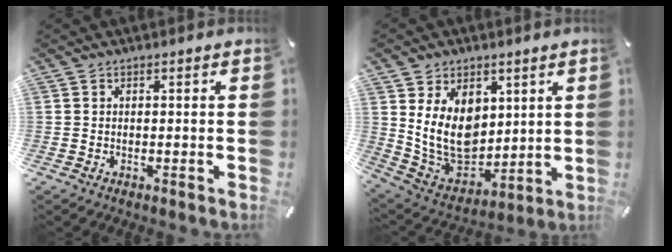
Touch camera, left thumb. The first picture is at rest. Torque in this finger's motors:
{"motor_torque": [0.81, 0.48, 1.83, -0.68, 0.33]}